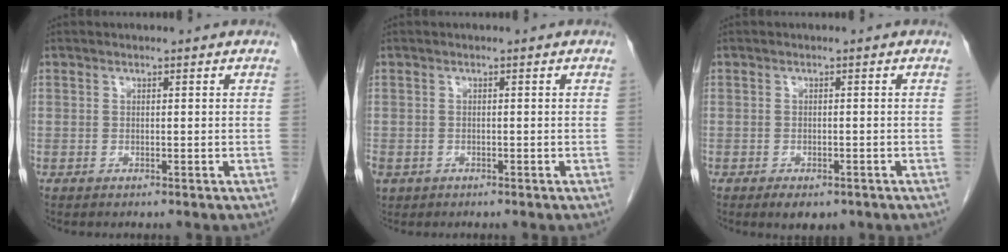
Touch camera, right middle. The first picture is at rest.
{"total": 3.2, "force": [-1.7, 2.4, 1.2], "torque": [-0.036, -0.006, -0.027]}
{"total": 3.8, "force": [-2.6, 1.9, 2.1], "torque": [-0.025, -0.003, -0.032]}